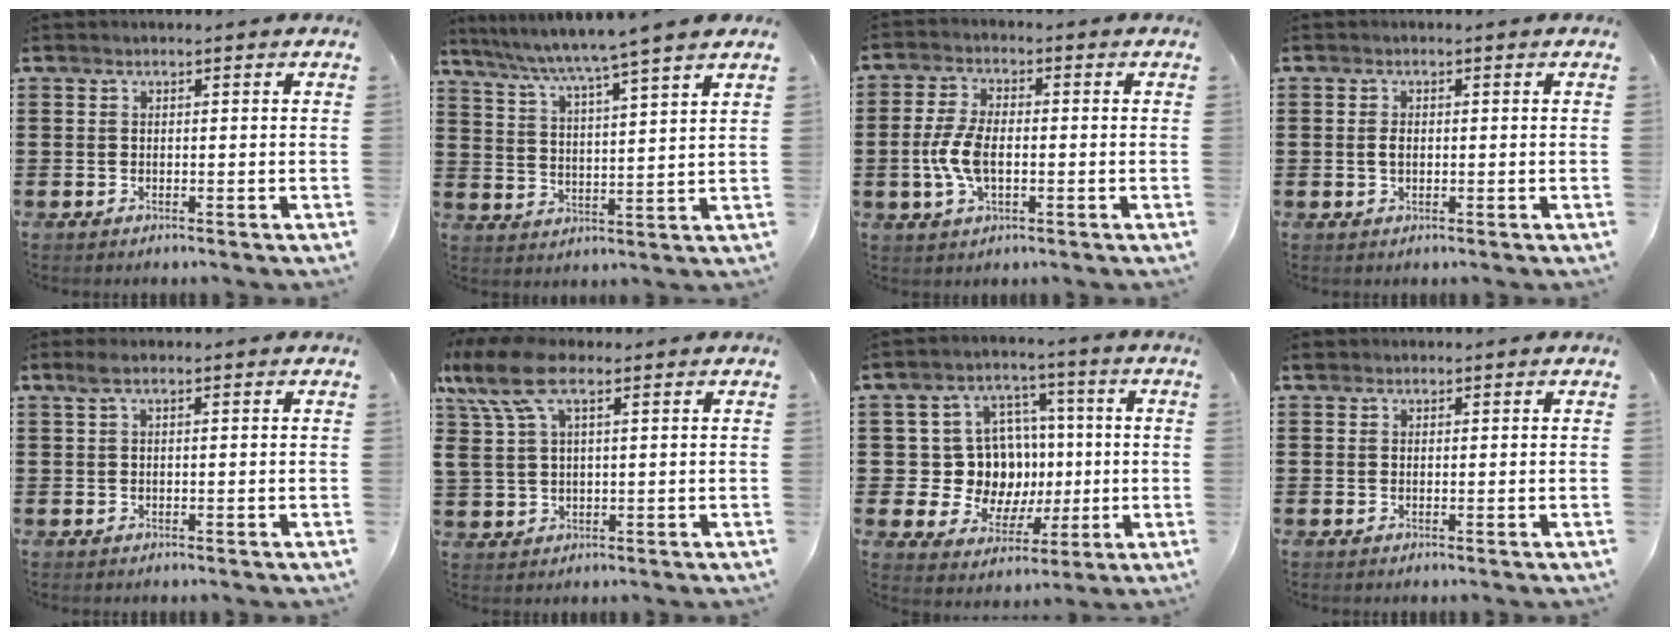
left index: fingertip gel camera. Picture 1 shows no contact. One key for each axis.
{"total": 5.4, "fx": 4.7, "fy": -1.2, "fz": 2.5, "tx": -0.070, "ty": -0.038, "tz": 0.073}
{"total": 6.5, "fx": -1.0, "fy": 3.1, "fz": 5.7, "tx": -0.135, "ty": -0.004, "tz": -0.026}
{"total": 1.5, "fx": 0.0, "fy": 0.8, "fz": 1.2, "tx": -0.027, "ty": 0.003, "tz": -0.001}
{"total": 1.0, "fx": 0.2, "fy": 0.1, "fz": 1.0, "tx": -0.019, "ty": 0.000, "tz": 0.003}
{"total": 9.6, "fx": 4.8, "fy": 4.2, "fz": 7.2, "tx": -0.176, "ty": -0.004, "tz": 0.082}
{"total": 10.8, "fx": 0.9, "fy": 10.1, "fz": 3.9, "tx": -0.099, "ty": 0.009, "tz": 0.031}
{"total": 0.8, "fx": 0.6, "fy": 0.5, "fz": 0.2, "tx": -0.007, "ty": 0.004, "tz": 0.012}